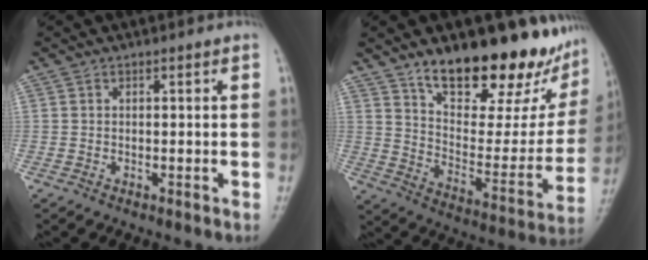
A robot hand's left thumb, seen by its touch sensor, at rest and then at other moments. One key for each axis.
{"total": 24.4, "fx": 16.7, "fy": 9.5, "fz": 15.0, "tx": -0.166, "ty": -0.084, "tz": 0.254}